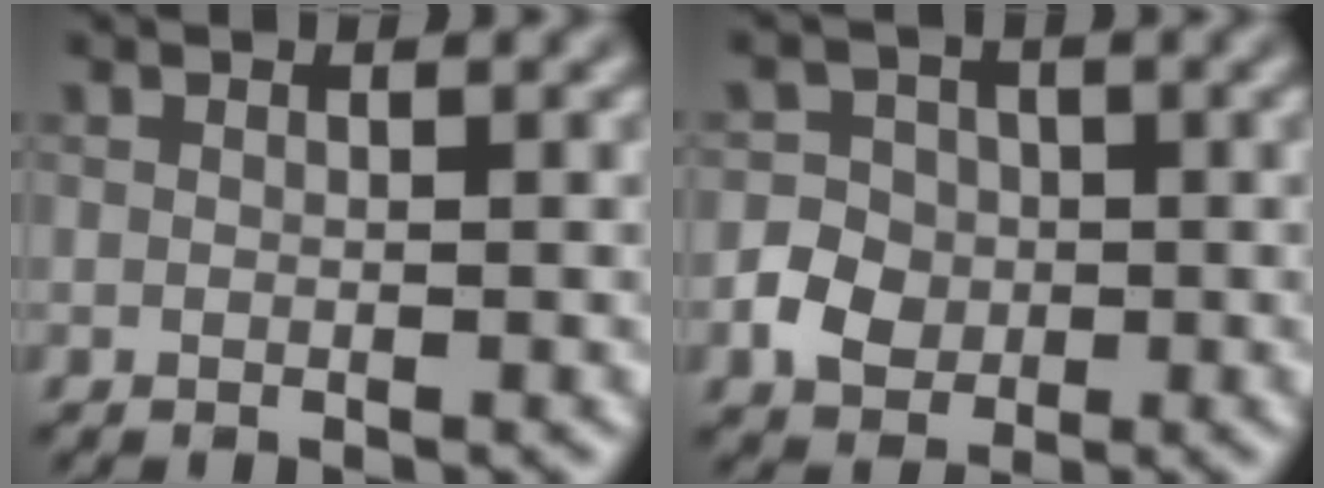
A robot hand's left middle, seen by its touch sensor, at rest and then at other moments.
{"total": 3.6, "force": [-0.9, 3.2, 1.4], "torque": [-0.010, 0.001, -0.028]}